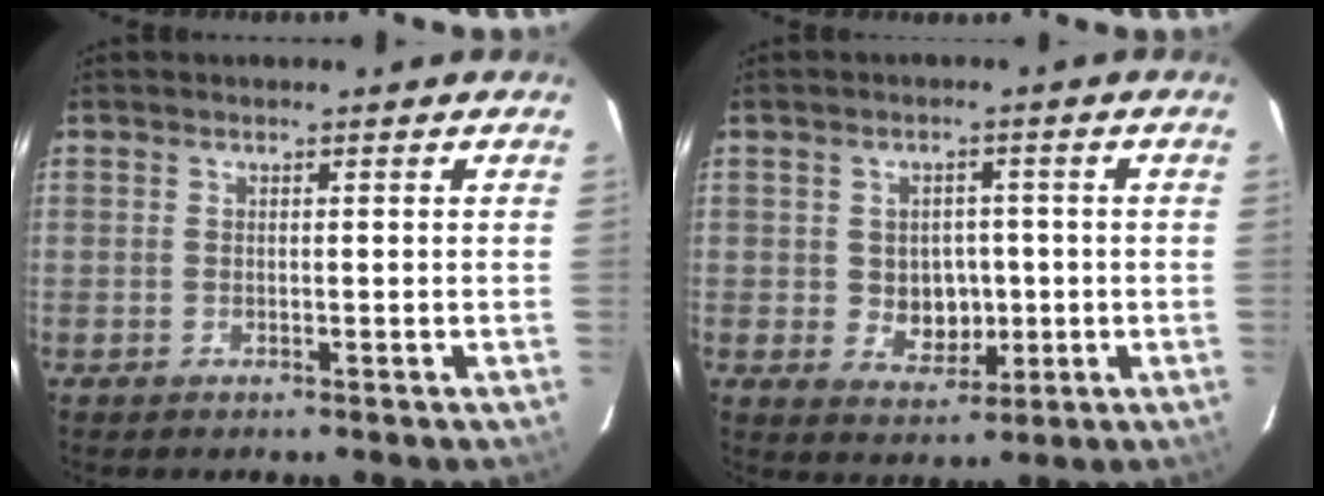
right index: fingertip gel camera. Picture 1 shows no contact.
{"total": 5.8, "force": [-0.4, 4.9, 3.0], "torque": [-0.056, 0.005, 0.009]}